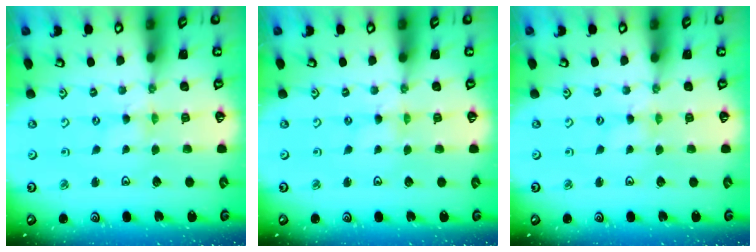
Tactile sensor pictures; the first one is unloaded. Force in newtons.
{"total": 0.0}
{"total": 1.1, "press": 1.1, "slide": 0.1}